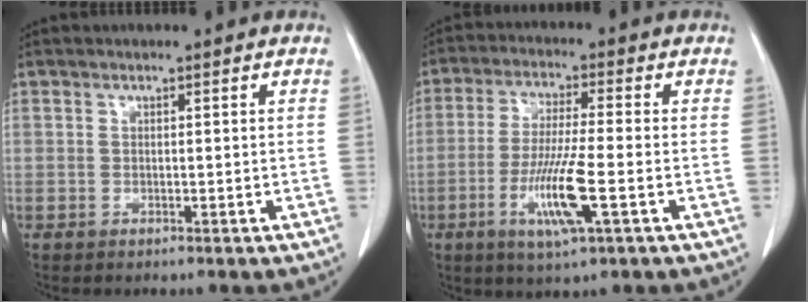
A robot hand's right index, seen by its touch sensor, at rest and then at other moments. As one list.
[{"total": 9.8, "force": [-3.2, 0.3, 9.3], "torque": [-0.181, -0.015, -0.060]}]